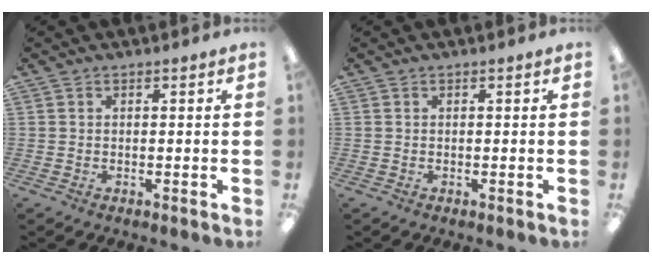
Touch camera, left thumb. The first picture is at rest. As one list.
[{"total": 0.0}]